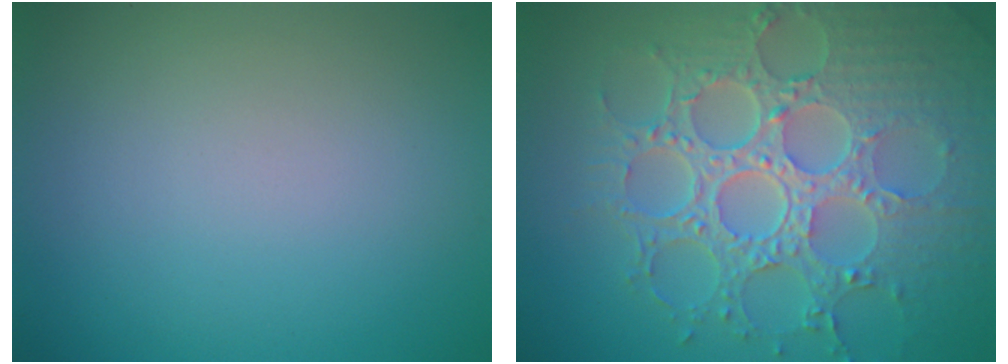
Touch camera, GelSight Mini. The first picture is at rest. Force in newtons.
{"total": 8.9, "press": 6.5, "slide": 6.1}